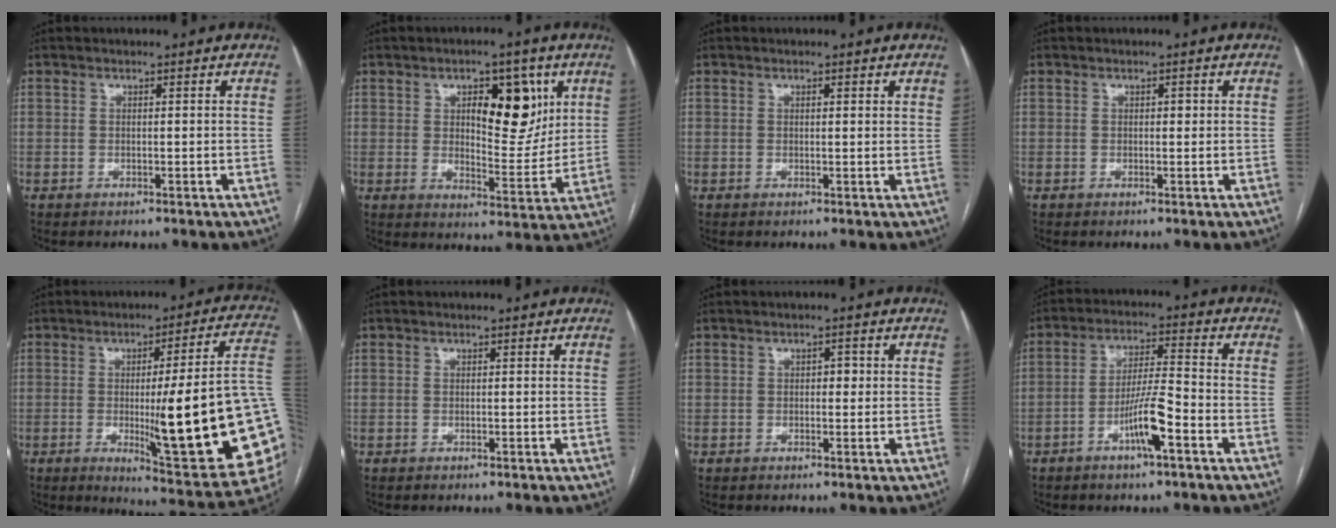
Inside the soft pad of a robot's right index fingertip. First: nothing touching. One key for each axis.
{"total": 11.0, "fx": 3.9, "fy": 5.0, "fz": 9.0, "tx": -0.116, "ty": 0.009, "tz": 0.063}
{"total": 1.0, "fx": 0.6, "fy": 0.2, "fz": 0.8, "tx": -0.013, "ty": -0.001, "tz": 0.006}
{"total": 0.7, "fx": 0.1, "fy": 0.4, "fz": 0.6, "tx": -0.006, "ty": 0.003, "tz": 0.000}
{"total": 25.1, "fx": -3.0, "fy": 2.1, "fz": 24.8, "tx": -0.245, "ty": -0.006, "tz": -0.035}
{"total": 0.0}
{"total": 1.4, "fx": 0.1, "fy": 0.9, "fz": 1.1, "tx": -0.011, "ty": 0.008, "tz": -0.002}
{"total": 7.7, "fx": -3.6, "fy": 0.4, "fz": 6.8, "tx": -0.130, "ty": 0.002, "tz": -0.065}